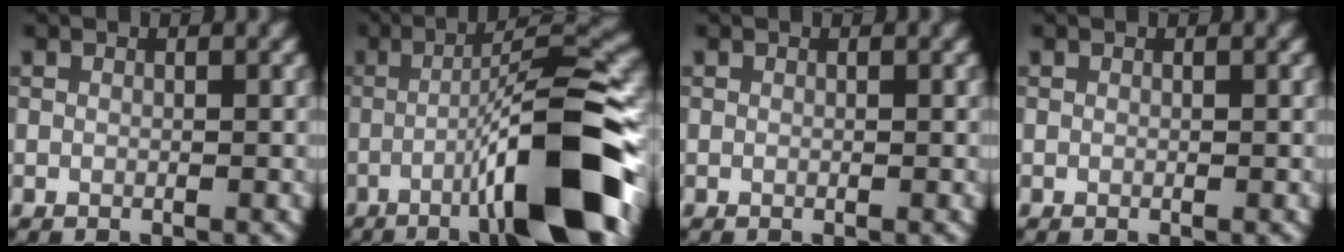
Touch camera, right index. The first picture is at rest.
{"total": 12.8, "force": [-4.5, 2.1, 11.8], "torque": [-0.156, 0.020, -0.073]}
{"total": 0.0}
{"total": 0.0}